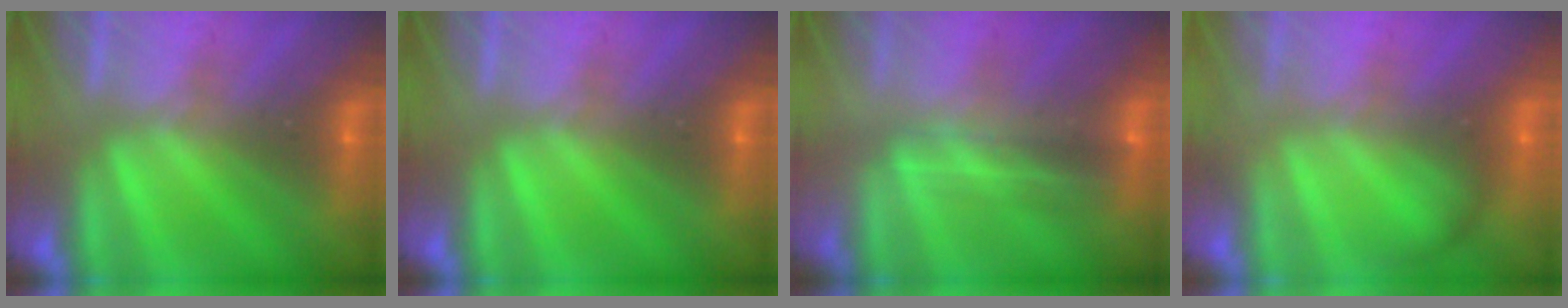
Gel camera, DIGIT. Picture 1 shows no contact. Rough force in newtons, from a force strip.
{"total": 0.0}
{"total": 2.4}
{"total": 2.0}